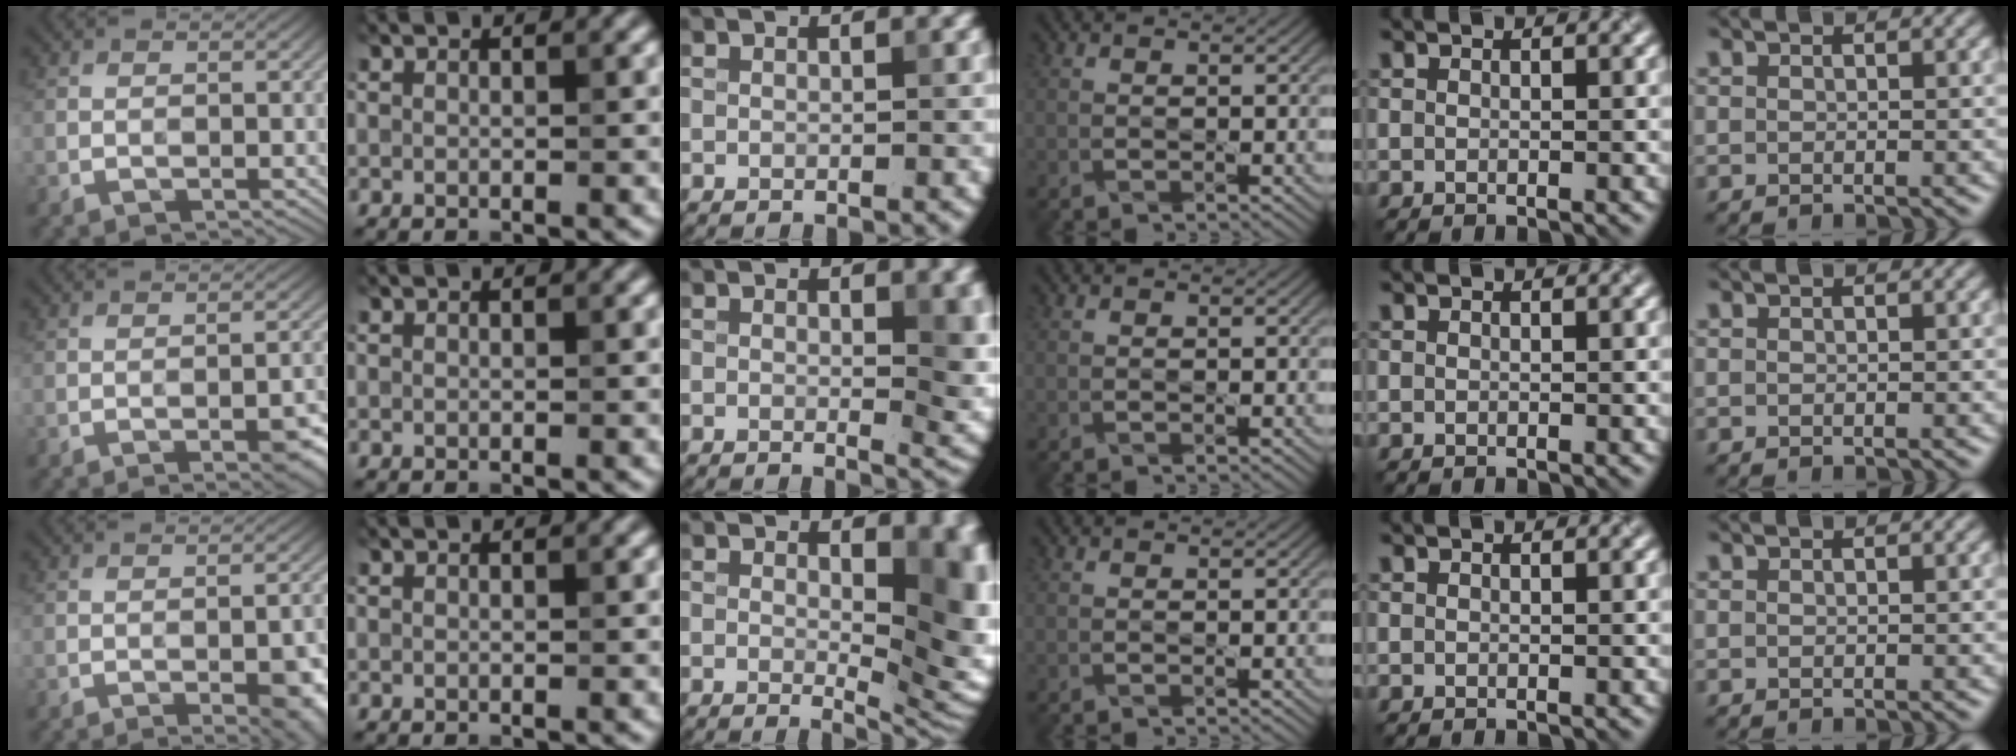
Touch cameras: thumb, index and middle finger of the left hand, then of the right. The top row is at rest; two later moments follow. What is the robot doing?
{"motion": "pour", "object": "plastic test tube"}